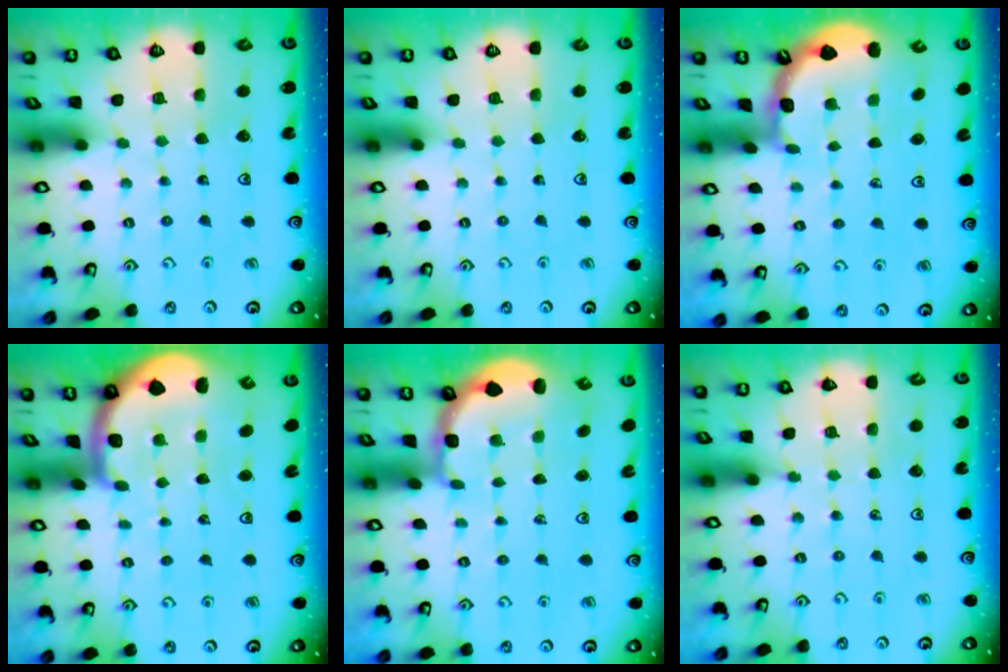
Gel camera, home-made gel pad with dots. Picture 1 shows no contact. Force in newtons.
{"total": 0.0}
{"total": 2.0, "press": 2.0, "slide": 0.2}
{"total": 2.5, "press": 2.4, "slide": 0.5}
{"total": 2.4, "press": 1.8, "slide": 1.7}
{"total": 5.6, "press": 5.5, "slide": 1.4}